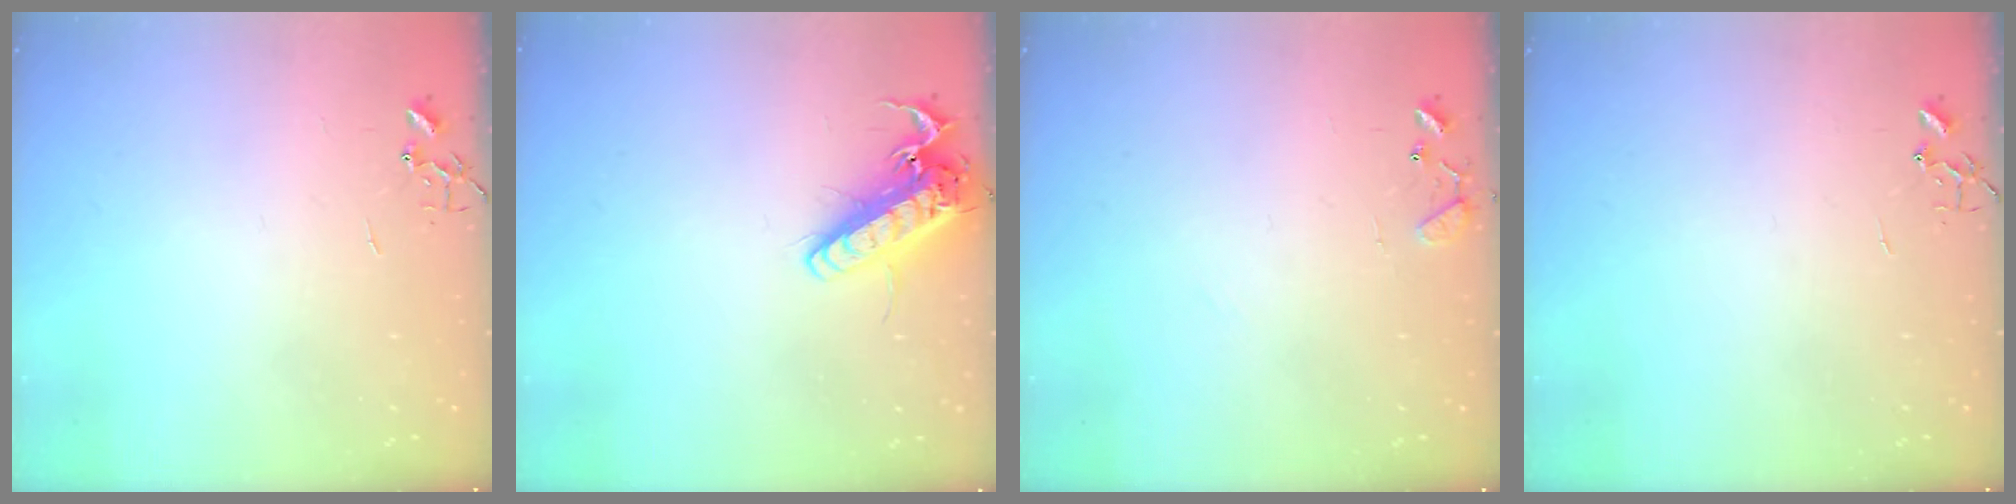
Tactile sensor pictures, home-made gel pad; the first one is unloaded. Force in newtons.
{"total": 15.0, "press": 14.7, "slide": 2.8}
{"total": 8.4, "press": 8.4, "slide": 0.7}
{"total": 0.0}